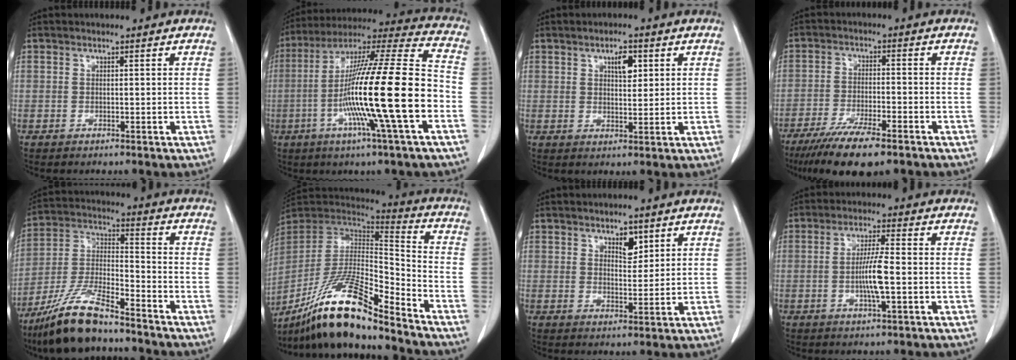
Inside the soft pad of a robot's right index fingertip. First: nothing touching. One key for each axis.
{"total": 22.3, "fx": -5.9, "fy": 0.0, "fz": 21.5, "tx": -0.380, "ty": -0.012, "tz": -0.115}
{"total": 3.5, "fx": 1.5, "fy": 1.5, "fz": 2.8, "tx": -0.044, "ty": 0.000, "tz": 0.025}
{"total": 11.2, "fx": -8.2, "fy": 1.8, "fz": 7.4, "tx": -0.123, "ty": -0.025, "tz": -0.132}
{"total": 13.1, "fx": -10.3, "fy": 2.1, "fz": 7.9, "tx": -0.167, "ty": -0.015, "tz": -0.192}
{"total": 18.2, "fx": -14.1, "fy": 1.7, "fz": 11.4, "tx": -0.234, "ty": -0.003, "tz": -0.260}
{"total": 3.2, "fx": 1.9, "fy": 1.5, "fz": 2.0, "tx": -0.029, "ty": -0.005, "tz": 0.034}
{"total": 5.7, "fx": -1.1, "fy": 0.1, "fz": 5.6, "tx": -0.109, "ty": -0.004, "tz": -0.022}